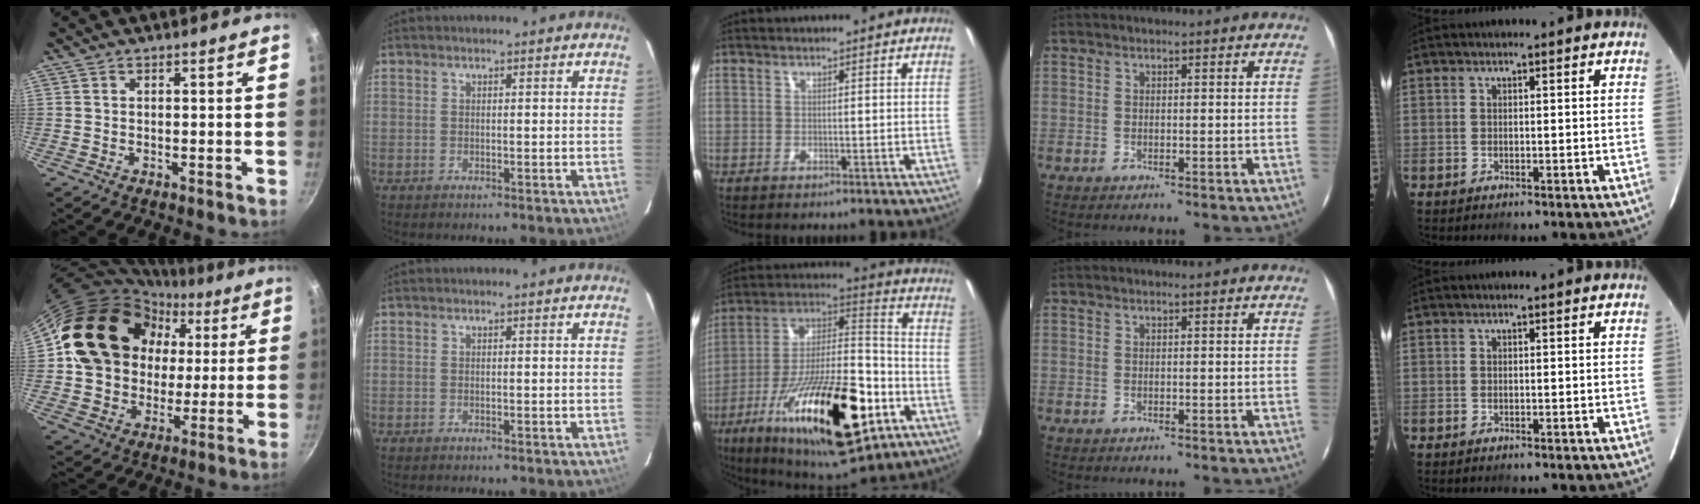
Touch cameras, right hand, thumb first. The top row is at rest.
{"thumb": {"total": 22.0, "force": [4.0, 18.5, 11.2], "torque": [-0.167, 0.035, 0.076]}, "middle": {"total": 29.9, "force": [-12.9, 10.3, 25.0], "torque": [-0.430, -0.031, -0.203]}}